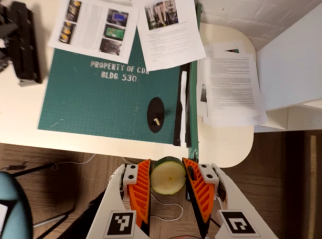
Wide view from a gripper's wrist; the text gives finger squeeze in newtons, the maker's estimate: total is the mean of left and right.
{"total": 9.7, "left": 9.7, "right": 9.7}